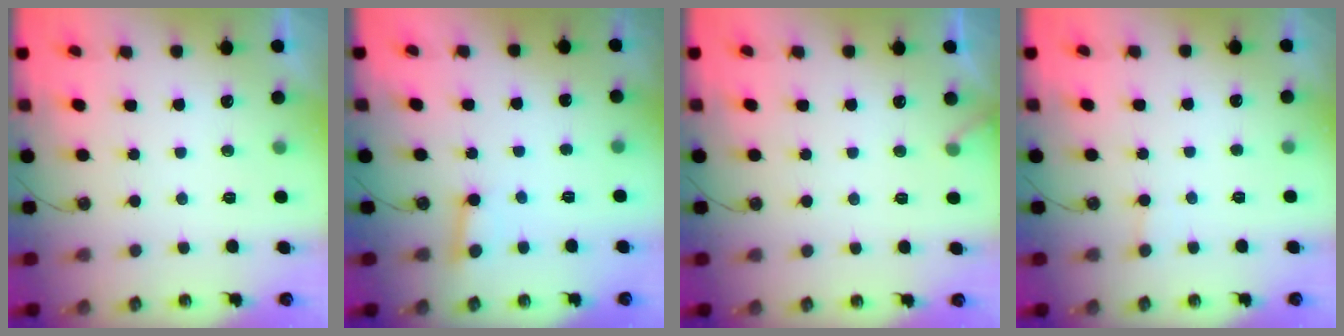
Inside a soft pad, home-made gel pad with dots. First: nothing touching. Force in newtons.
{"total": 2.5, "press": 2.5, "slide": 0.4}
{"total": 4.6, "press": 4.6, "slide": 0.4}
{"total": 1.4, "press": 1.4, "slide": 0.1}